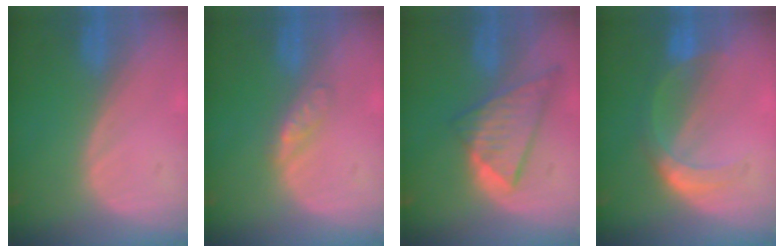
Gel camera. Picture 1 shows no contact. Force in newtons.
{"total": 2.7, "press": 2.7, "slide": 0.3}
{"total": 8.7, "press": 7.5, "slide": 4.3}
{"total": 5.6, "press": 5.1, "slide": 2.4}